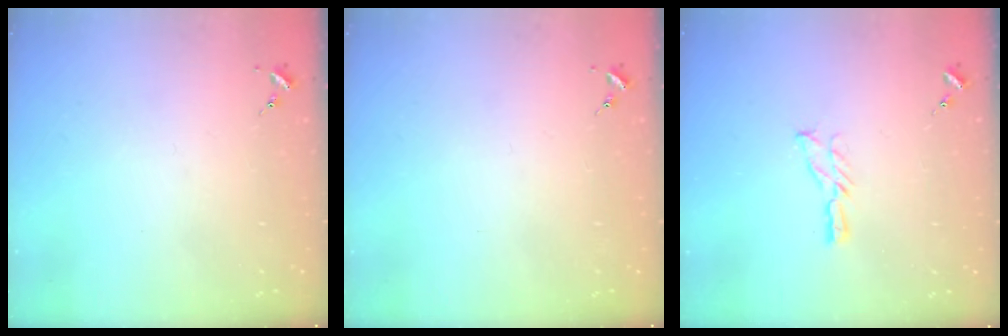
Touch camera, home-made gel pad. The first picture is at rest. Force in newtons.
{"total": 0.0}
{"total": 5.8, "press": 5.8, "slide": 0.5}